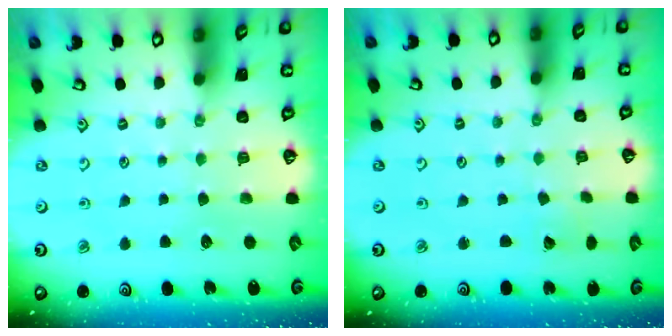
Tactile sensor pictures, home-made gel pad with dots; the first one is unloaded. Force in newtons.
{"total": 1.6, "press": 1.6, "slide": 0.0}